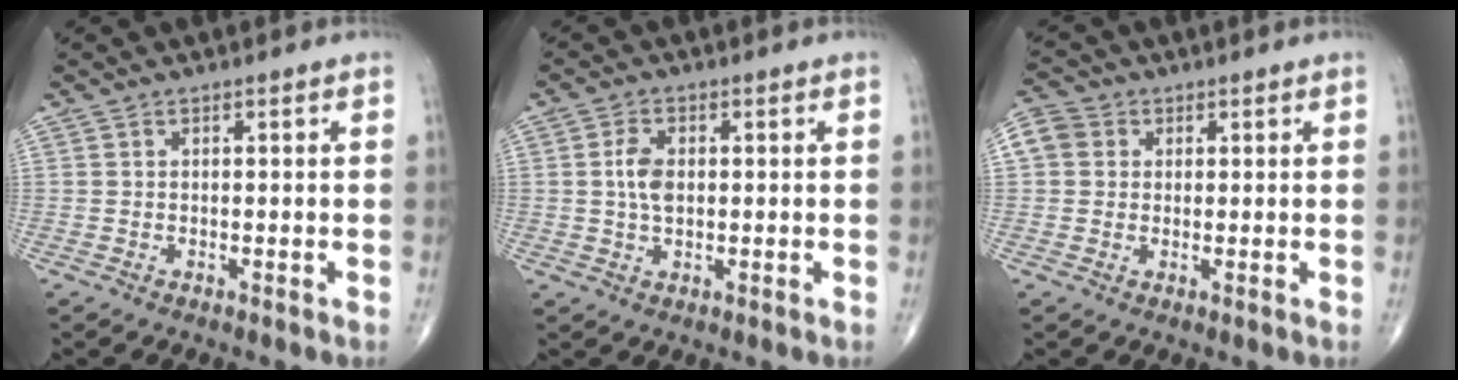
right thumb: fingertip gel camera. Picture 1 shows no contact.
{"total": 4.4, "force": [0.3, 2.6, 3.5], "torque": [-0.069, 0.002, 0.004]}
{"total": 5.6, "force": [1.1, 5.0, 2.2], "torque": [-0.034, 0.013, 0.016]}